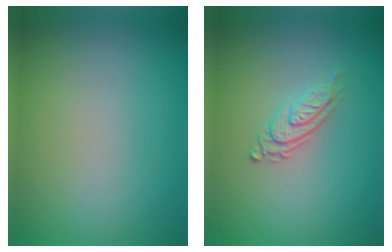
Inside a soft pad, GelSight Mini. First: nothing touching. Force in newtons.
{"total": 2.8, "press": 2.0, "slide": 2.0}